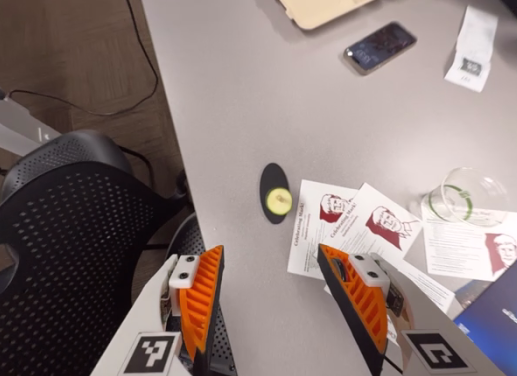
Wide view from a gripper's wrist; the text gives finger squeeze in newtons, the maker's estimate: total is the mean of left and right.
{"total": 1.2, "left": 2.0, "right": 0.4}